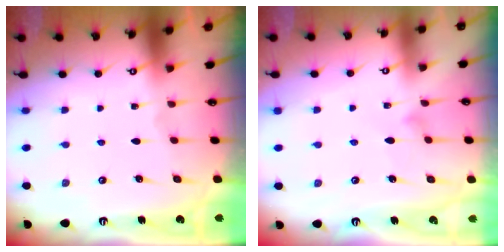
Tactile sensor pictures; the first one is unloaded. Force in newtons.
{"total": 6.9, "press": 6.9, "slide": 0.4}